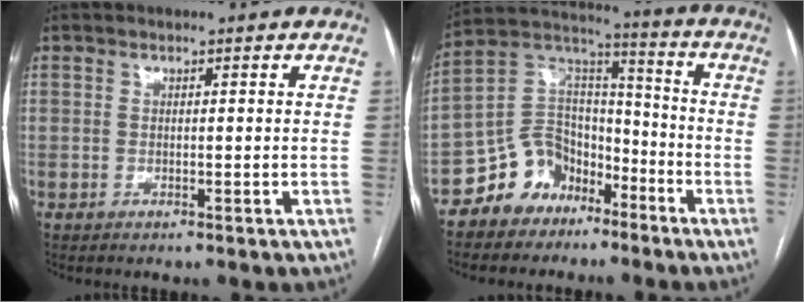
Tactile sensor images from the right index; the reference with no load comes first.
{"total": 10.8, "force": [-7.3, 7.5, 2.9], "torque": [-0.059, 0.055, -0.135]}